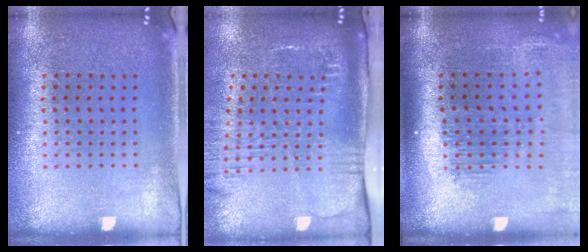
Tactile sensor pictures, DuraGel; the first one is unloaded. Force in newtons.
{"total": 2.7, "press": 2.0, "slide": 1.8}
{"total": 2.1, "press": 1.7, "slide": 1.2}